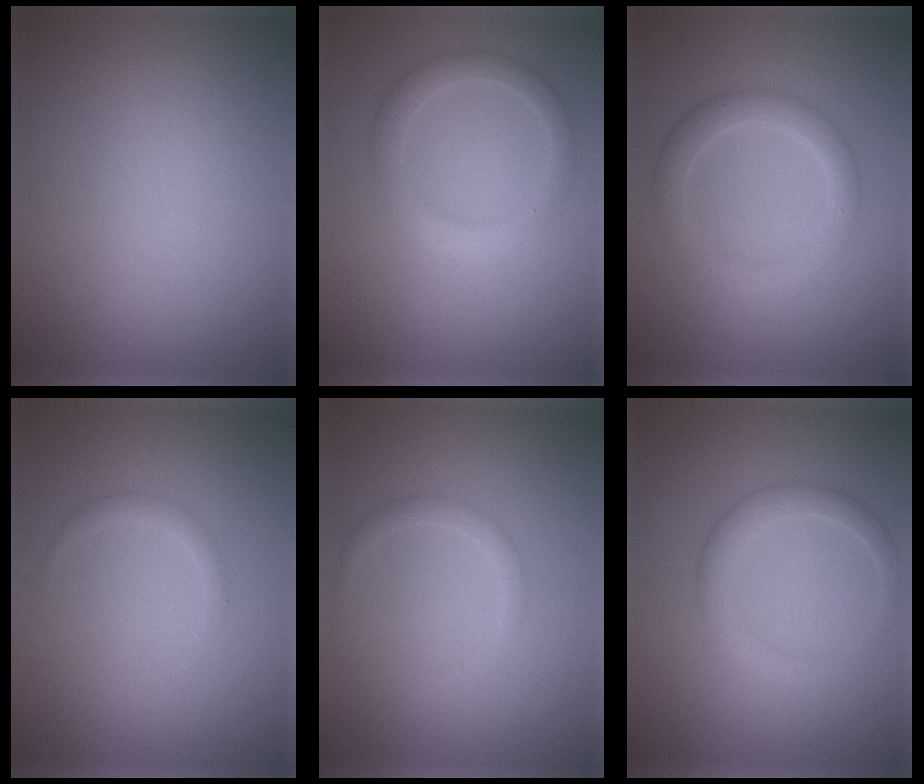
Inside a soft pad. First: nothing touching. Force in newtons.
{"total": 2.6, "press": 2.6, "slide": 0.2}
{"total": 2.8, "press": 2.8, "slide": 0.1}
{"total": 0.9, "press": 0.9, "slide": 0.1}
{"total": 1.2, "press": 1.2, "slide": 0.1}
{"total": 2.6, "press": 2.5, "slide": 0.2}